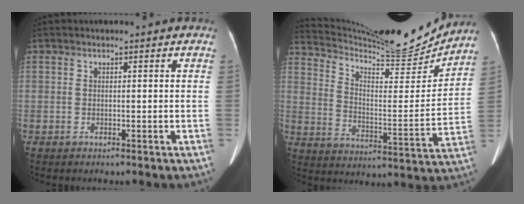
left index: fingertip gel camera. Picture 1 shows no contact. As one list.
[{"total": 20.0, "force": [19.1, 1.4, 5.9], "torque": [-0.115, -0.043, 0.281]}]